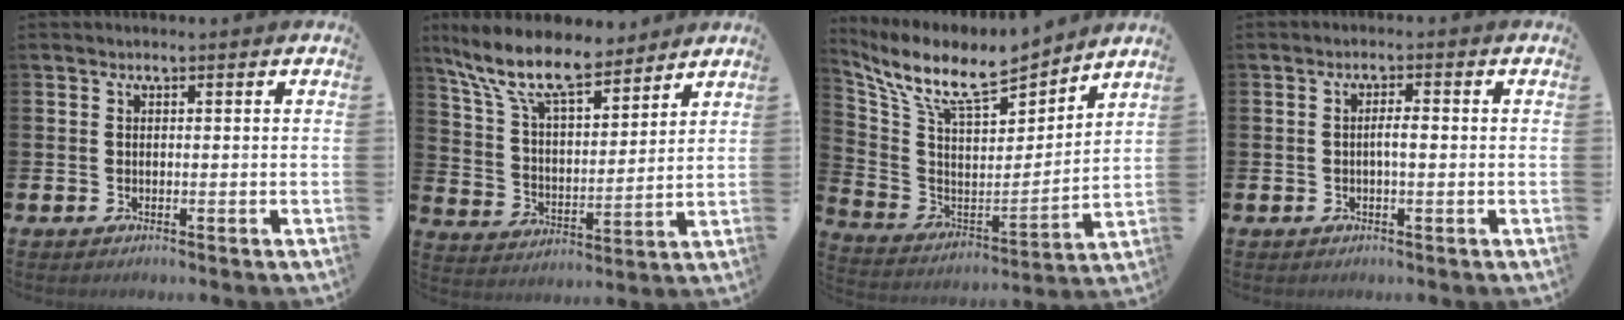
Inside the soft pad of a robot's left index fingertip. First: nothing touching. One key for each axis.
{"total": 11.4, "fx": 9.4, "fy": 3.7, "fz": 5.2, "tx": -0.134, "ty": -0.050, "tz": 0.167}
{"total": 10.8, "fx": 9.4, "fy": 2.7, "fz": 4.6, "tx": -0.129, "ty": -0.063, "tz": 0.163}
{"total": 1.8, "fx": -0.2, "fy": 0.5, "fz": 1.7, "tx": -0.036, "ty": 0.004, "tz": -0.004}